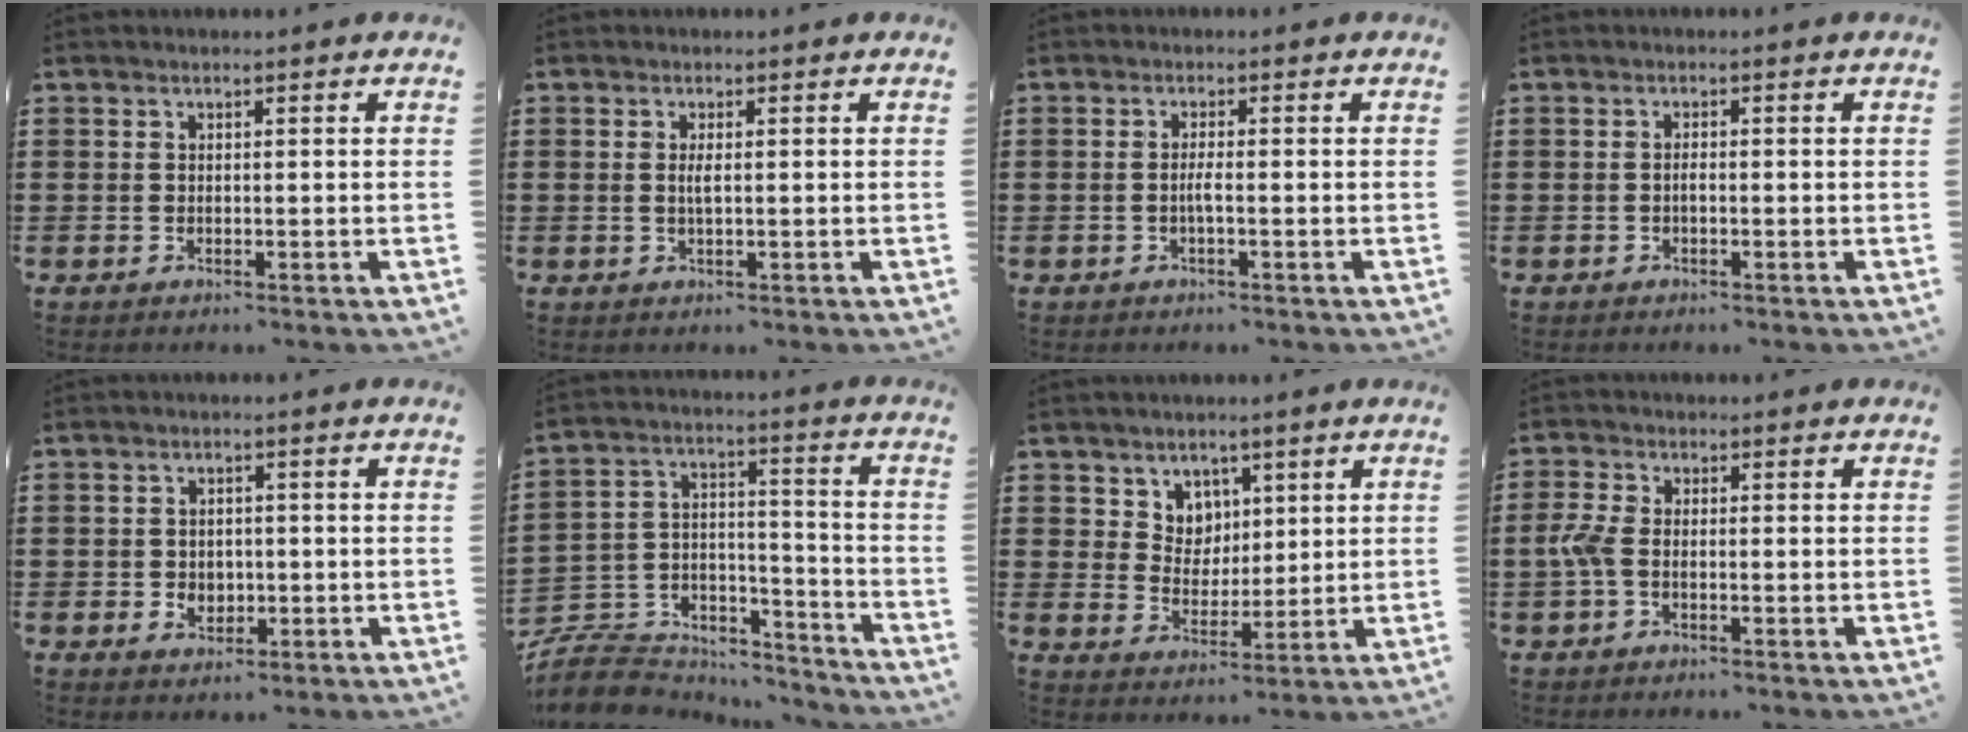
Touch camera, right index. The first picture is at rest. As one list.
[{"total": 1.5, "force": [0.2, 0.2, 1.5], "torque": [-0.029, -0.001, 0.002]}, {"total": 1.7, "force": [-0.6, 0.0, 1.6], "torque": [-0.036, -0.004, -0.013]}, {"total": 0.8, "force": [-0.3, 0.2, 0.8], "torque": [-0.016, -0.004, -0.004]}, {"total": 2.3, "force": [-0.4, 2.1, 0.9], "torque": [-0.025, 0.007, -0.013]}, {"total": 7.7, "force": [-7.0, 2.9, 1.3], "torque": [-0.041, 0.004, -0.140]}, {"total": 5.2, "force": [3.1, 4.2, 0.3], "torque": [-0.033, 0.004, 0.059]}, {"total": 3.4, "force": [-1.0, 1.5, 2.9], "torque": [-0.081, -0.005, -0.027]}]